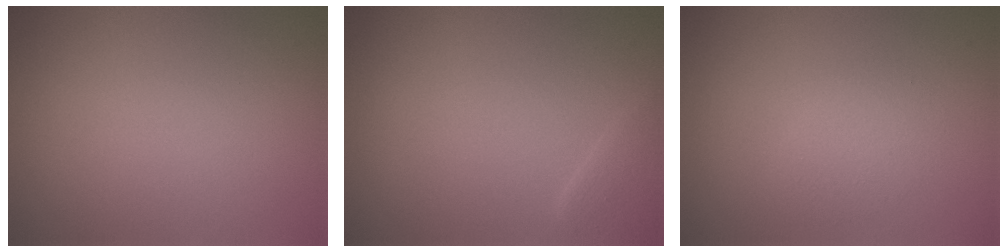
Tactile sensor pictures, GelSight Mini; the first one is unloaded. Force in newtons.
{"total": 1.4, "press": 1.4, "slide": 0.1}
{"total": 1.6, "press": 1.6, "slide": 0.0}